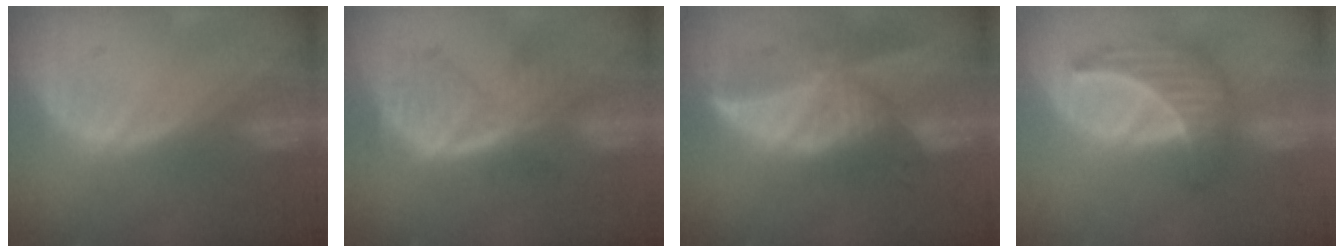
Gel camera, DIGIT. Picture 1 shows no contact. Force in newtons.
{"total": 7.8, "press": 6.8, "slide": 3.7}
{"total": 9.8, "press": 8.6, "slide": 4.5}
{"total": 6.9, "press": 6.4, "slide": 2.8}